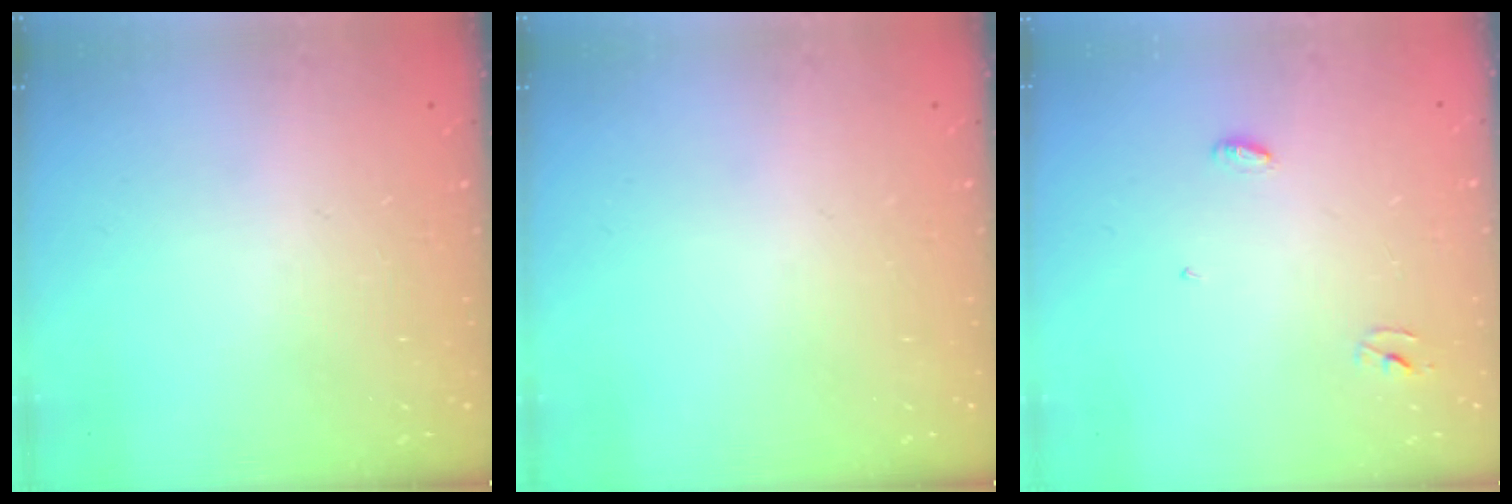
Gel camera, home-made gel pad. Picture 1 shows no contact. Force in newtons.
{"total": 0.0}
{"total": 3.2, "press": 3.2, "slide": 0.3}